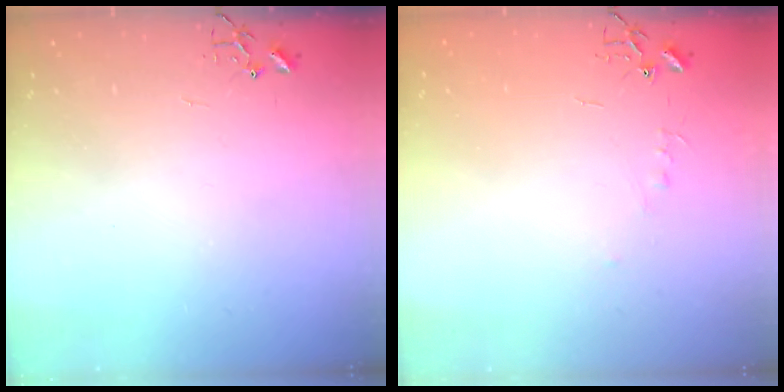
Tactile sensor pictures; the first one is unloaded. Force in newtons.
{"total": 3.3, "press": 3.2, "slide": 0.5}